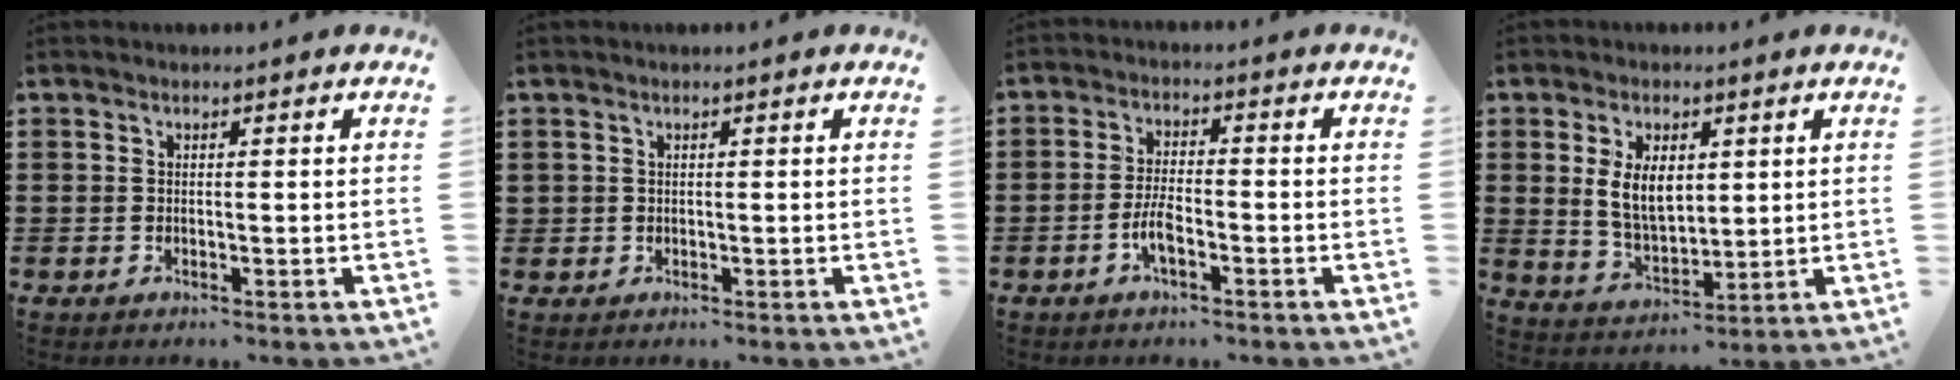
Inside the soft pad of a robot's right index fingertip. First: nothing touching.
{"total": 0.6, "force": [0.2, 0.6, -0.1], "torque": [0.002, 0.006, 0.003]}
{"total": 4.0, "force": [-1.9, 1.4, 3.3], "torque": [-0.082, -0.003, -0.044]}
{"total": 7.2, "force": [1.6, 4.1, 5.7], "torque": [-0.120, 0.007, 0.025]}